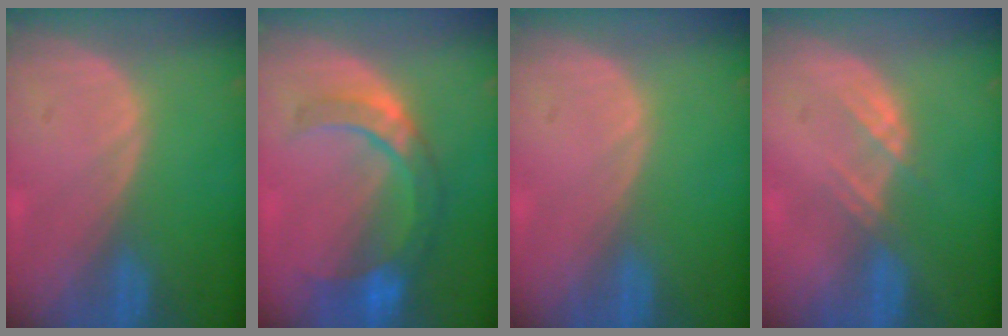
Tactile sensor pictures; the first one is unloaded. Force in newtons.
{"total": 8.6, "press": 7.7, "slide": 3.7}
{"total": 0.0}
{"total": 2.6, "press": 2.5, "slide": 0.7}